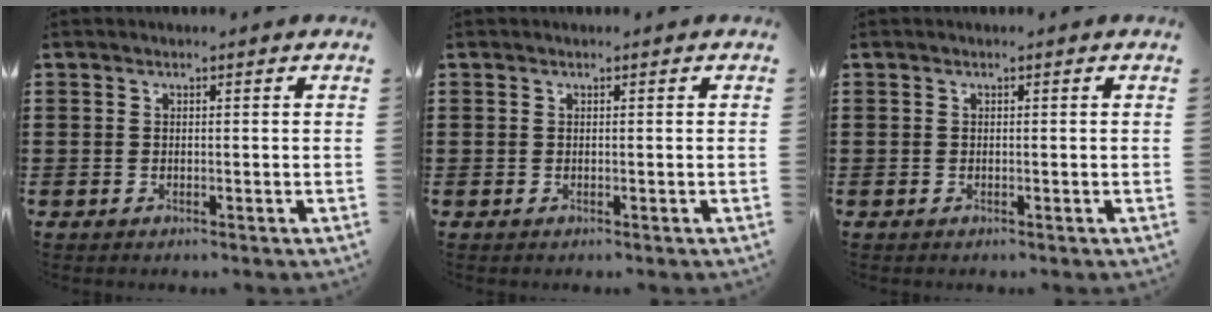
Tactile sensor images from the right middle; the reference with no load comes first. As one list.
[{"total": 0.0}, {"total": 0.0}]